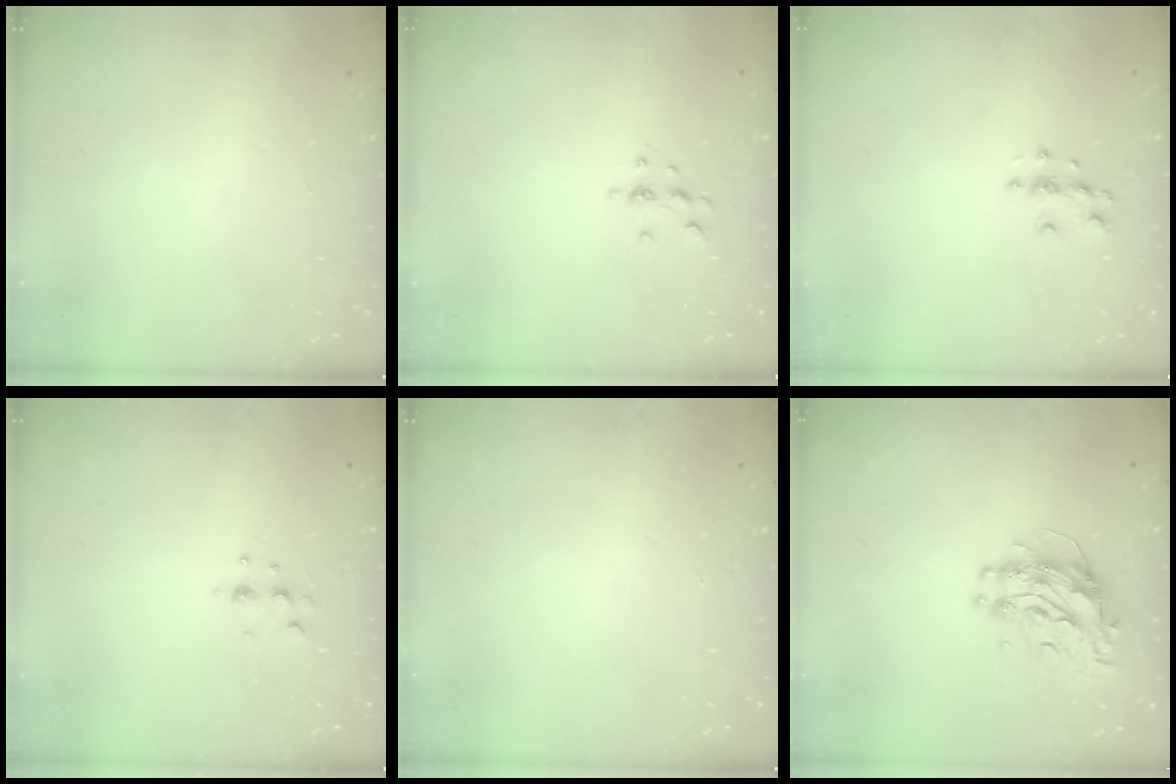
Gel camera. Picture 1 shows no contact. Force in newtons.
{"total": 5.2, "press": 5.2, "slide": 0.6}
{"total": 3.9, "press": 3.8, "slide": 0.4}
{"total": 4.5, "press": 4.4, "slide": 0.8}
{"total": 0.0}
{"total": 10.4, "press": 10.4, "slide": 1.0}